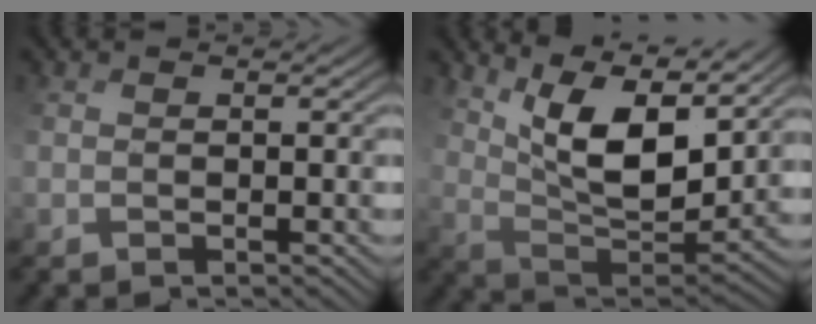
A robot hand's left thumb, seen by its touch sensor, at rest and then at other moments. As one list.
[{"total": 11.1, "force": [7.4, 3.7, 7.5], "torque": [-0.155, -0.001, 0.136]}]